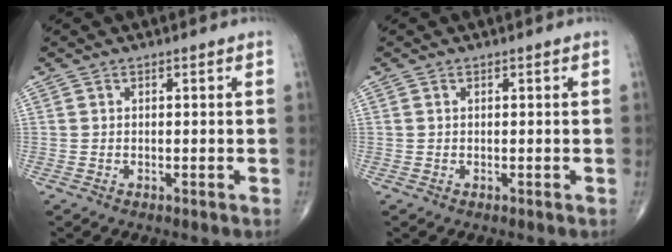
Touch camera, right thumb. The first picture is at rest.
{"total": 0.0}